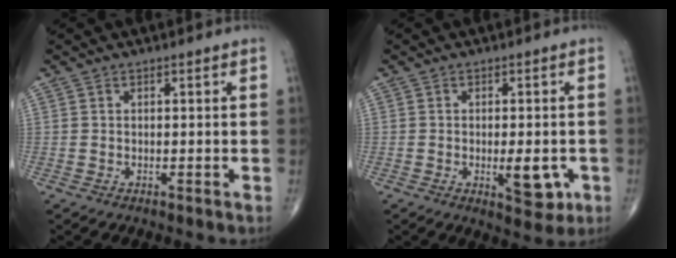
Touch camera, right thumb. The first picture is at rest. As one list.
[{"total": 6.3, "force": [-1.6, 2.7, 5.4], "torque": [-0.057, -0.005, -0.014]}]